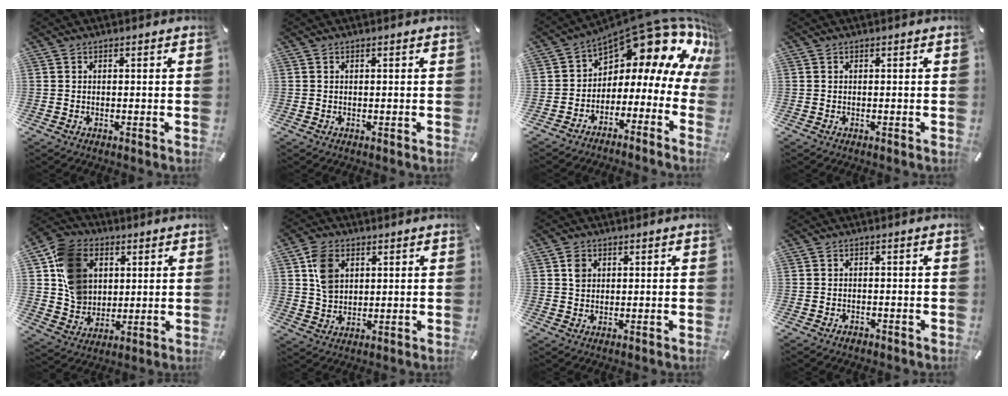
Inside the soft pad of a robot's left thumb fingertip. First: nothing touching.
{"total": 0.0}
{"total": 13.8, "force": [9.5, 6.1, 7.9], "torque": [-0.120, -0.082, 0.153]}
{"total": 0.0}
{"total": 14.1, "force": [3.9, 11.9, 6.4], "torque": [-0.135, -0.003, 0.080]}
{"total": 7.4, "force": [2.7, 5.8, 3.6], "torque": [-0.078, 0.006, 0.049]}
{"total": 2.5, "force": [0.8, 2.3, 0.8], "torque": [-0.005, 0.000, 0.009]}
{"total": 1.3, "force": [-0.9, 0.8, 0.3], "torque": [-0.008, 0.004, -0.021]}